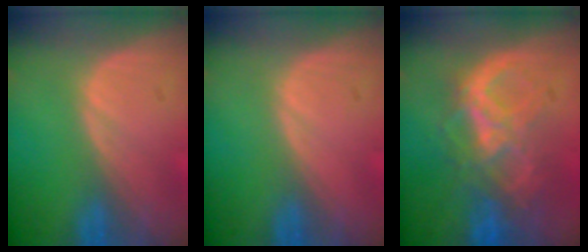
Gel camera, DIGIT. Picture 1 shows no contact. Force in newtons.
{"total": 0.0}
{"total": 8.6, "press": 7.5, "slide": 4.2}